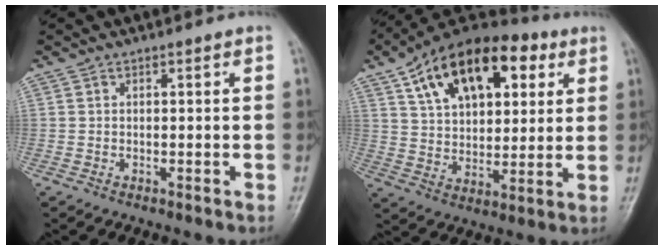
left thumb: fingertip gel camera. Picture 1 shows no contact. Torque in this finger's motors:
{"motor_torque": [0.80, 0.79, 1.89, -0.88, 0.44]}